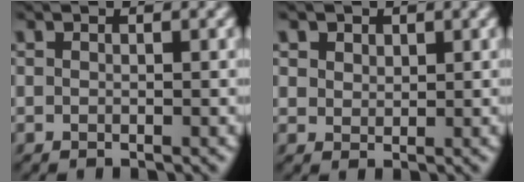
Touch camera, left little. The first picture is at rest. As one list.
[{"total": 2.9, "force": [1.7, 2.0, 1.2], "torque": [-0.046, 0.001, 0.037]}]